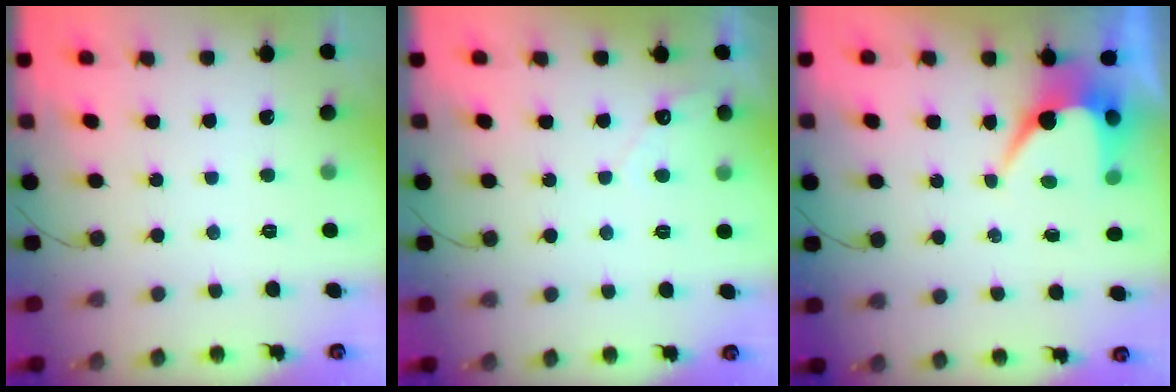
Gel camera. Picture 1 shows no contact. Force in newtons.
{"total": 2.5, "press": 2.5, "slide": 0.1}
{"total": 7.1, "press": 7.1, "slide": 0.4}